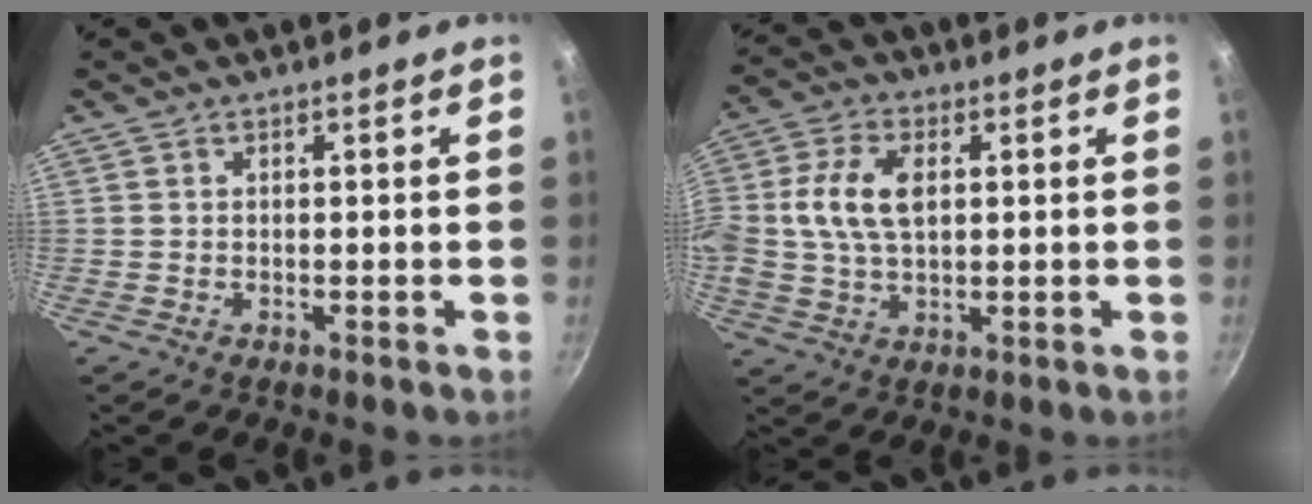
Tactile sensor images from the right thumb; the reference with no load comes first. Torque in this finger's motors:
{"motor_torque": [1.96, 1.97, 2.07, 0.07, 0.82]}